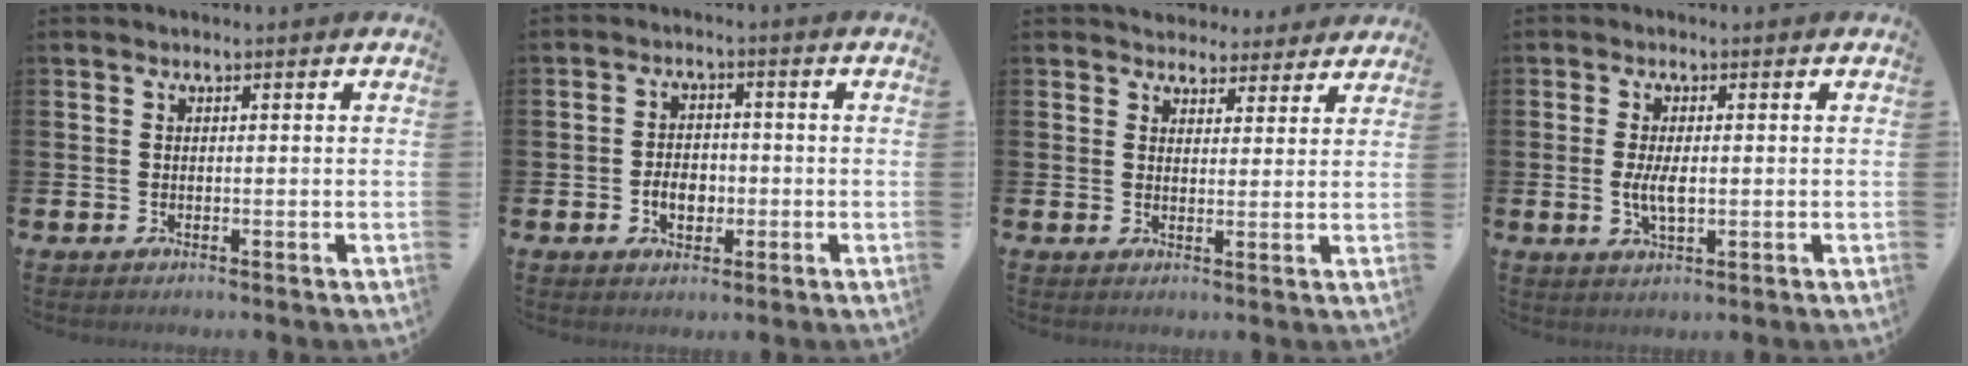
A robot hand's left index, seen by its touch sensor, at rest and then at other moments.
{"total": 3.6, "force": [-0.9, 2.6, 2.3], "torque": [-0.024, -0.006, -0.024]}
{"total": 4.1, "force": [3.7, 1.6, -0.1], "torque": [0.000, -0.024, 0.065]}
{"total": 3.6, "force": [0.0, 1.5, 3.2], "torque": [-0.055, 0.001, -0.003]}